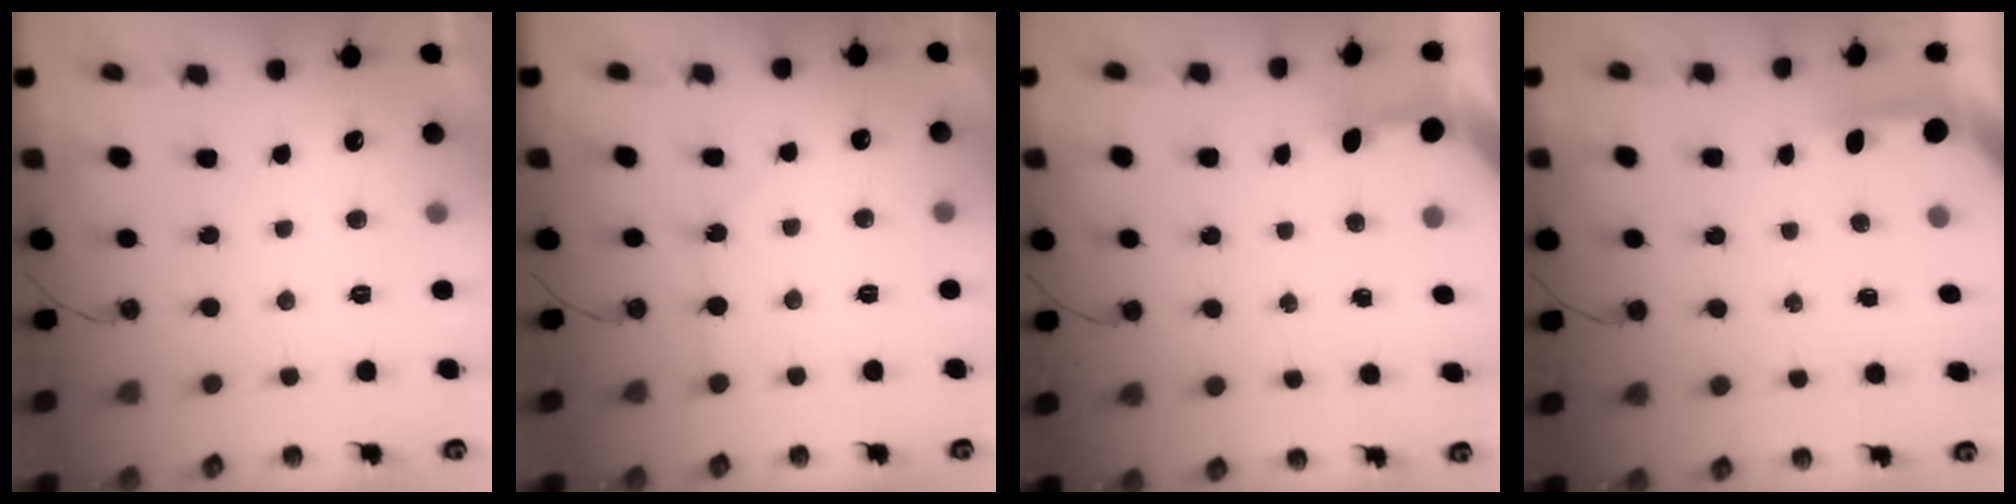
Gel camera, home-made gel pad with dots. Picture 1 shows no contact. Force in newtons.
{"total": 1.9, "press": 1.8, "slide": 0.4}
{"total": 3.5, "press": 3.5, "slide": 0.4}
{"total": 3.3, "press": 3.3, "slide": 0.4}